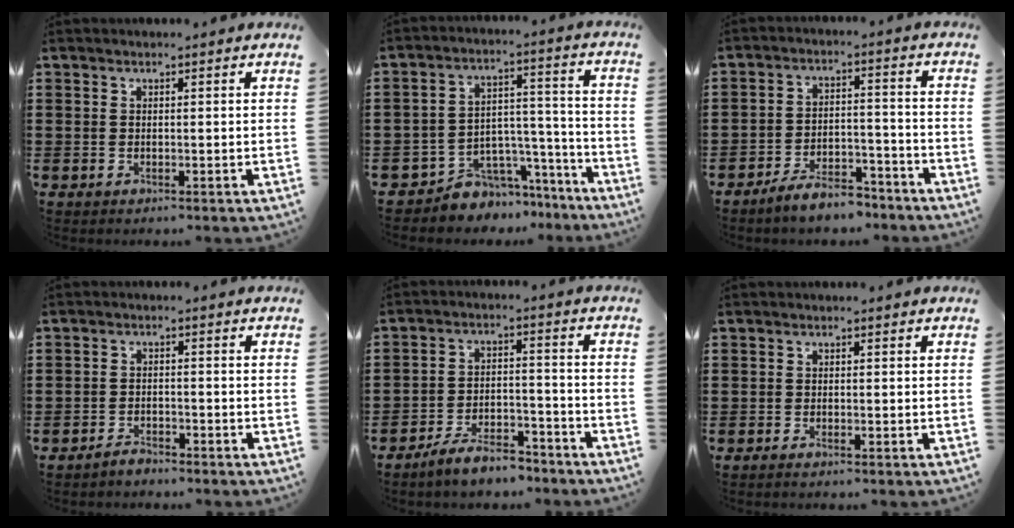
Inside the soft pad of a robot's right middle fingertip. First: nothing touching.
{"total": 6.3, "force": [-5.6, 2.9, 0.1], "torque": [-0.008, 0.016, -0.107]}
{"total": 6.0, "force": [-5.6, 1.1, 1.9], "torque": [-0.034, 0.009, -0.107]}
{"total": 2.2, "force": [-2.1, 0.6, 0.2], "torque": [-0.008, 0.004, -0.044]}
{"total": 6.4, "force": [-5.9, 1.3, 2.2], "torque": [-0.044, 0.008, -0.113]}
{"total": 0.6, "force": [-0.4, 0.0, 0.4], "torque": [-0.009, -0.005, -0.007]}